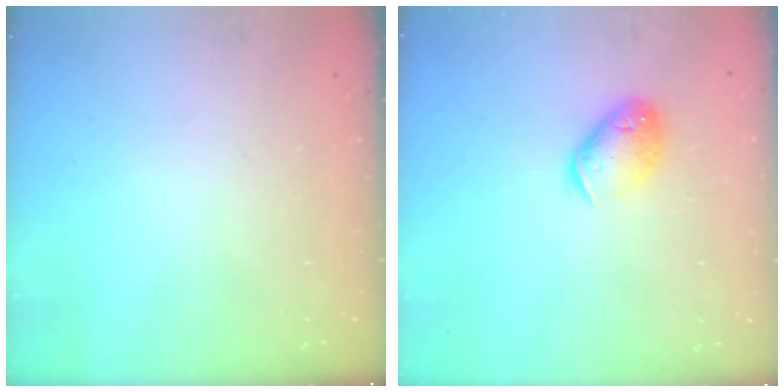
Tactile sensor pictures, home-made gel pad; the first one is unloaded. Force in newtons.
{"total": 11.7, "press": 11.6, "slide": 1.9}